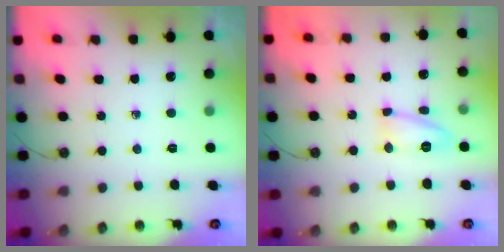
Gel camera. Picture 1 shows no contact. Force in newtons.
{"total": 10.5, "press": 10.5, "slide": 0.7}